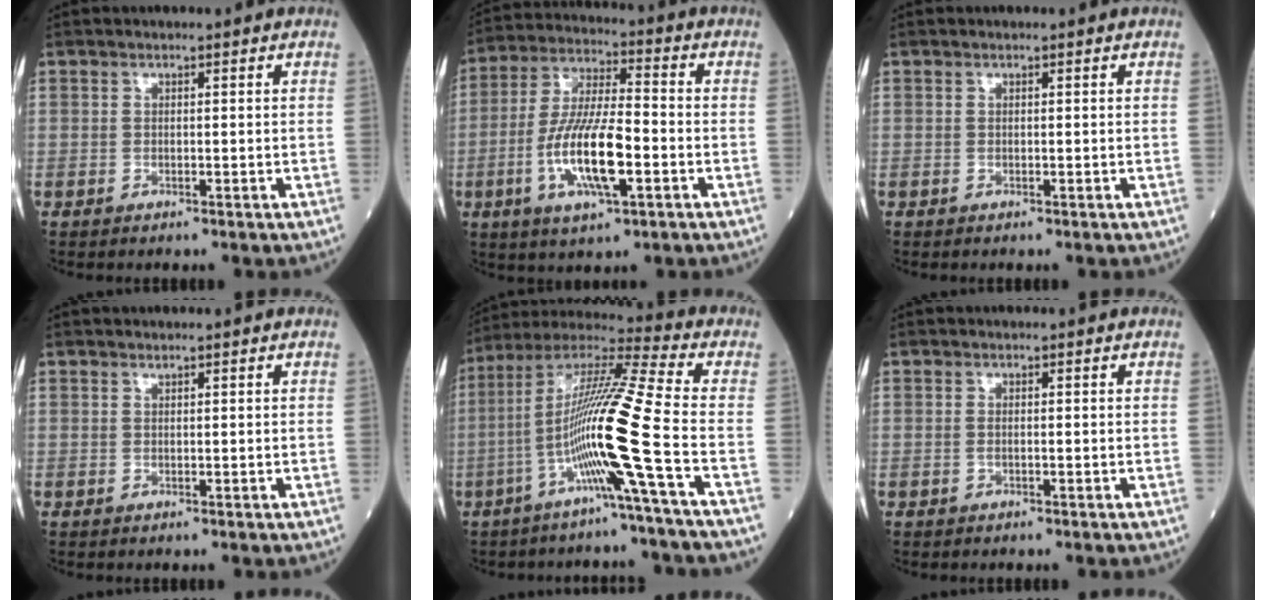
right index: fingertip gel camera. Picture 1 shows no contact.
{"total": 13.2, "force": [-3.7, 3.0, 12.3], "torque": [-0.244, -0.003, -0.065]}
{"total": 0.0}
{"total": 0.0}
{"total": 16.1, "force": [-5.1, -2.5, 15.0], "torque": [-0.292, 0.000, -0.109]}
{"total": 0.5, "force": [-0.2, 0.1, 0.5], "torque": [-0.011, 0.000, -0.003]}